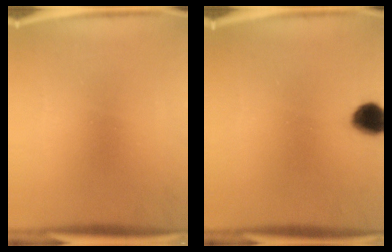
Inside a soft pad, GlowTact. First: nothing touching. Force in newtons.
{"total": 6.9}